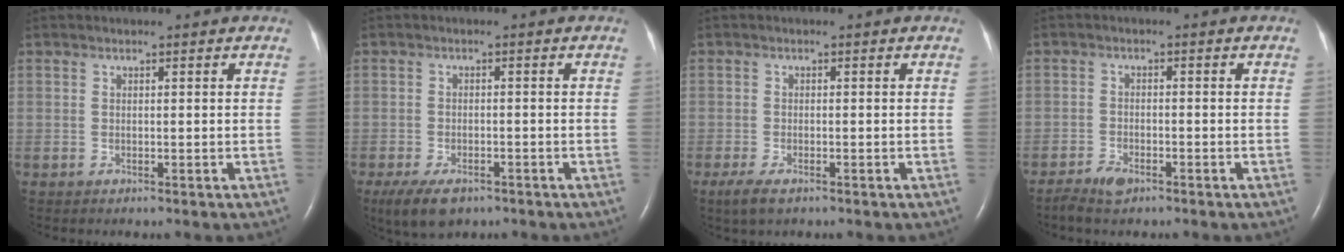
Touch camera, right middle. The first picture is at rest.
{"total": 5.8, "force": [-3.9, 2.7, 3.4], "torque": [-0.069, -0.009, -0.062]}
{"total": 3.1, "force": [-2.0, 1.0, 2.2], "torque": [-0.053, -0.008, -0.033]}
{"total": 3.1, "force": [-2.4, 1.0, 1.7], "torque": [-0.044, -0.004, -0.043]}